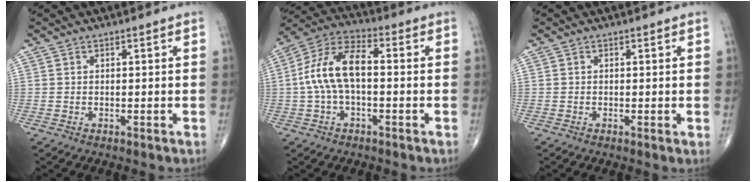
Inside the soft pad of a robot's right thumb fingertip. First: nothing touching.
{"total": 11.8, "force": [-0.3, 5.9, 10.2], "torque": [-0.205, 0.040, -0.014]}
{"total": 0.6, "force": [0.0, 0.1, 0.6], "torque": [-0.011, -0.002, -0.005]}